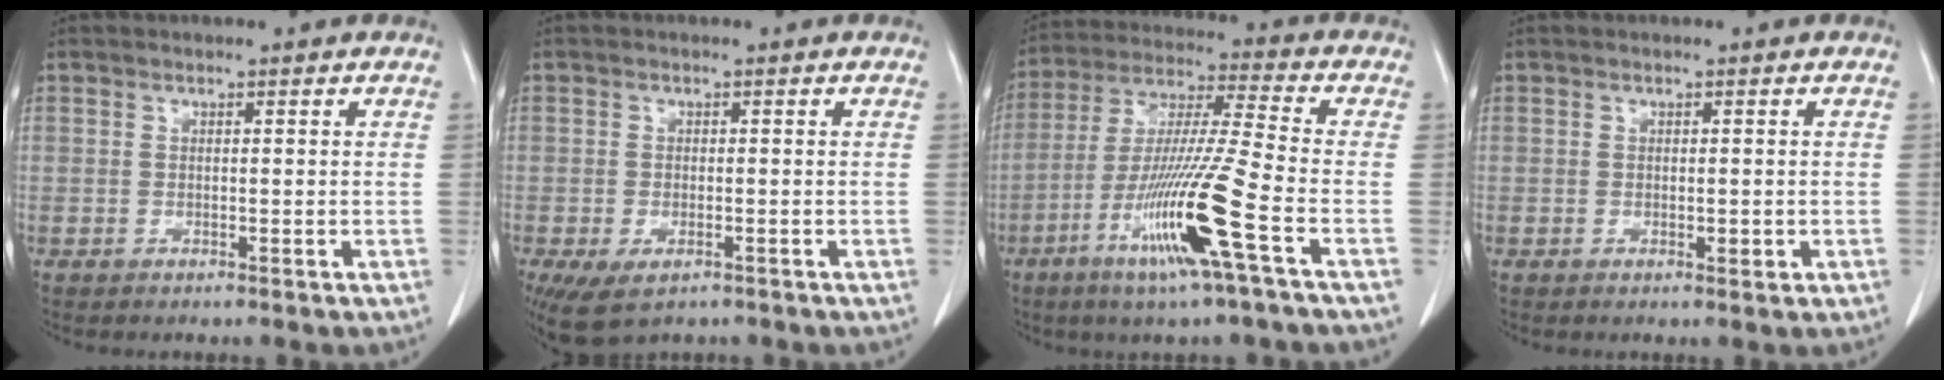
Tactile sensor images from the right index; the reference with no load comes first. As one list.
[{"total": 5.7, "force": [-3.4, 2.8, 3.7], "torque": [-0.066, -0.011, -0.052]}, {"total": 15.6, "force": [-6.4, -1.2, 14.2], "torque": [-0.282, -0.020, -0.121]}, {"total": 1.2, "force": [-0.2, 0.5, 1.1], "torque": [-0.010, 0.000, 0.002]}]